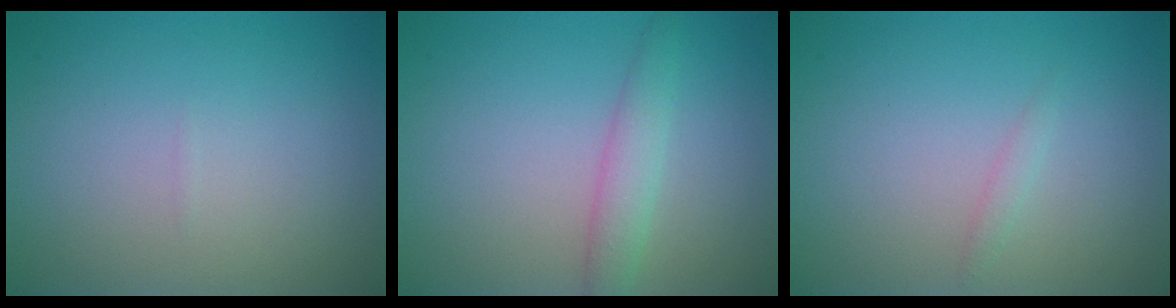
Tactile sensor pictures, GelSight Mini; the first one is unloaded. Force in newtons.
{"total": 2.3, "press": 2.3, "slide": 0.0}
{"total": 0.7, "press": 0.7, "slide": 0.1}